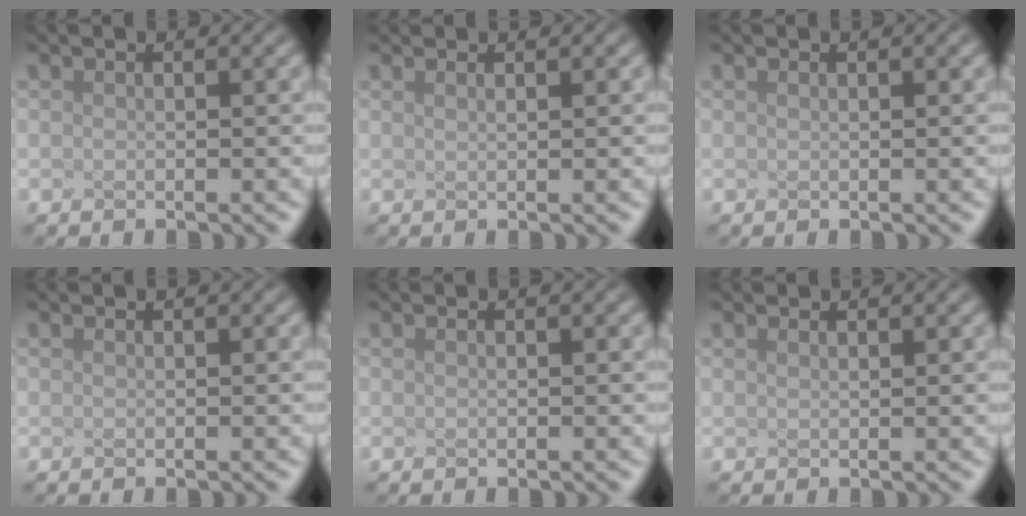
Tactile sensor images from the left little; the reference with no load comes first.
{"total": 1.1, "force": [0.8, 0.4, 0.7], "torque": [-0.005, 0.018, 0.003]}
{"total": 0.6, "force": [0.3, 0.3, 0.4], "torque": [0.000, 0.009, -0.001]}
{"total": 0.0}
{"total": 0.0}
{"total": 0.6, "force": [0.5, 0.1, 0.2], "torque": [-0.001, 0.006, 0.004]}